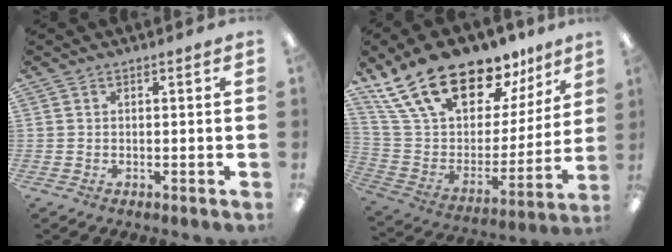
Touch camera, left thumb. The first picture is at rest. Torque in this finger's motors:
{"motor_torque": [1.66, 1.69, 1.45, -1.32, 0.33]}